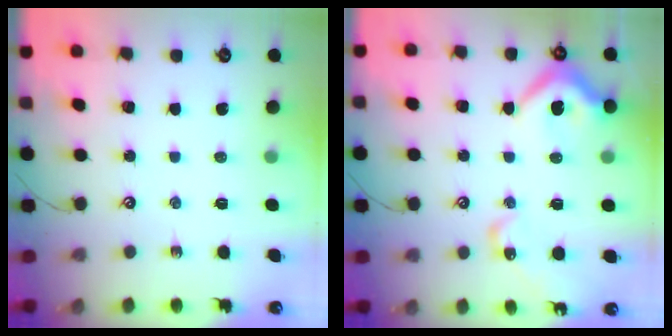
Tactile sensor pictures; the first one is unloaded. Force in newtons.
{"total": 13.7, "press": 13.7, "slide": 1.5}